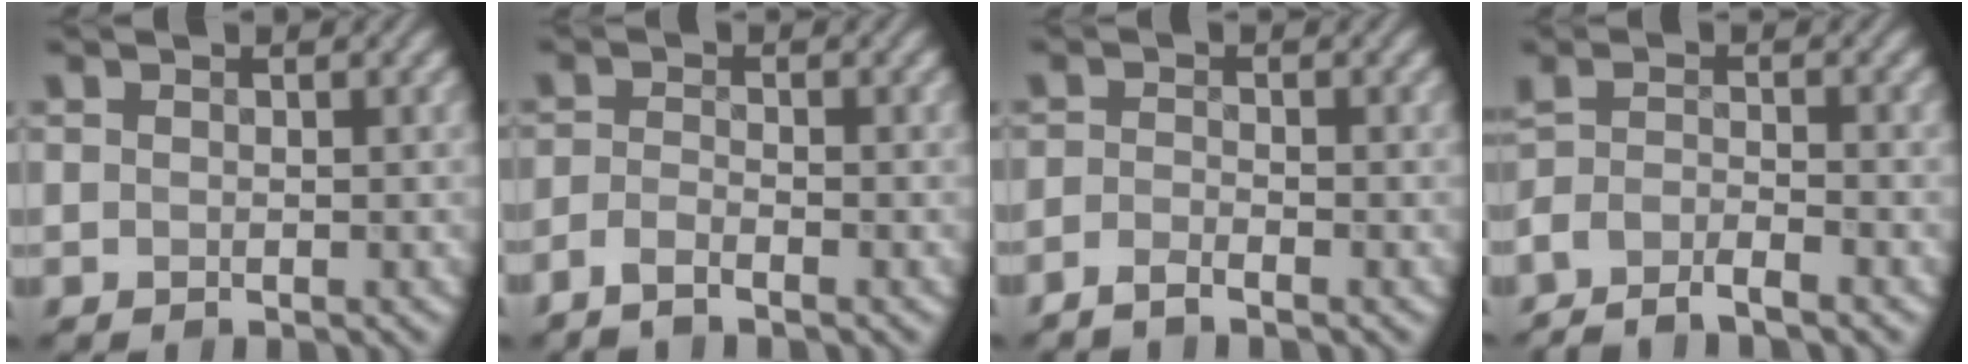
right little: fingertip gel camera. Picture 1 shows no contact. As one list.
[{"total": 1.8, "force": [-1.7, 0.2, 0.8], "torque": [-0.017, -0.004, -0.039]}, {"total": 1.6, "force": [-1.4, 0.2, 0.7], "torque": [-0.009, -0.005, -0.032]}, {"total": 3.3, "force": [-2.4, 0.4, 2.2], "torque": [-0.037, -0.002, -0.049]}]